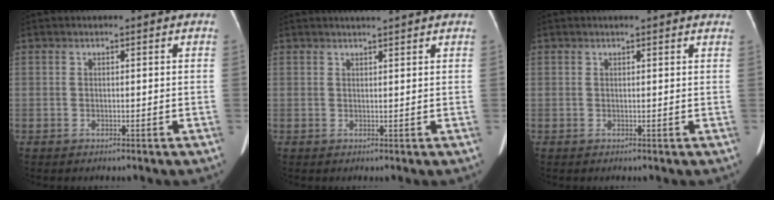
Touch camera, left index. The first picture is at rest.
{"total": 2.7, "force": [2.4, -0.1, 1.2], "torque": [-0.017, 0.015, 0.034]}
{"total": 4.1, "force": [3.7, 0.7, 1.6], "torque": [-0.019, 0.015, 0.029]}